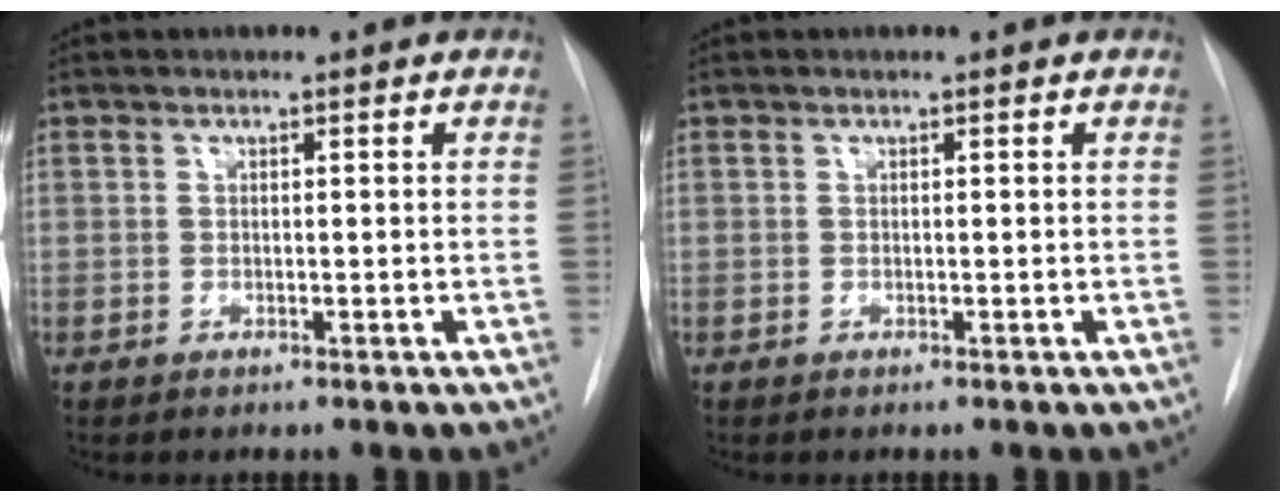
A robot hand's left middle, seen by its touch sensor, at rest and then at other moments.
{"total": 0.0}